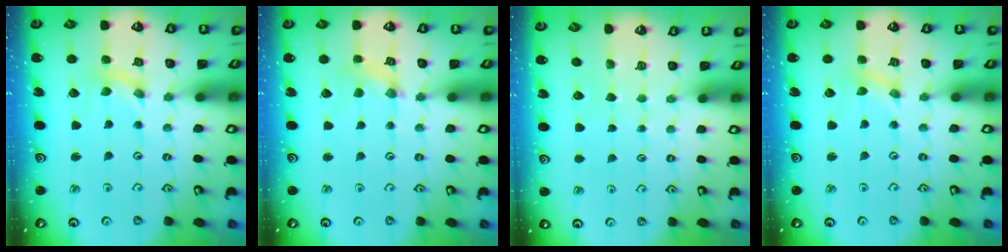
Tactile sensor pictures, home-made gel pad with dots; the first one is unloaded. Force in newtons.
{"total": 2.3, "press": 2.2, "slide": 0.3}
{"total": 0.0}
{"total": 0.0}